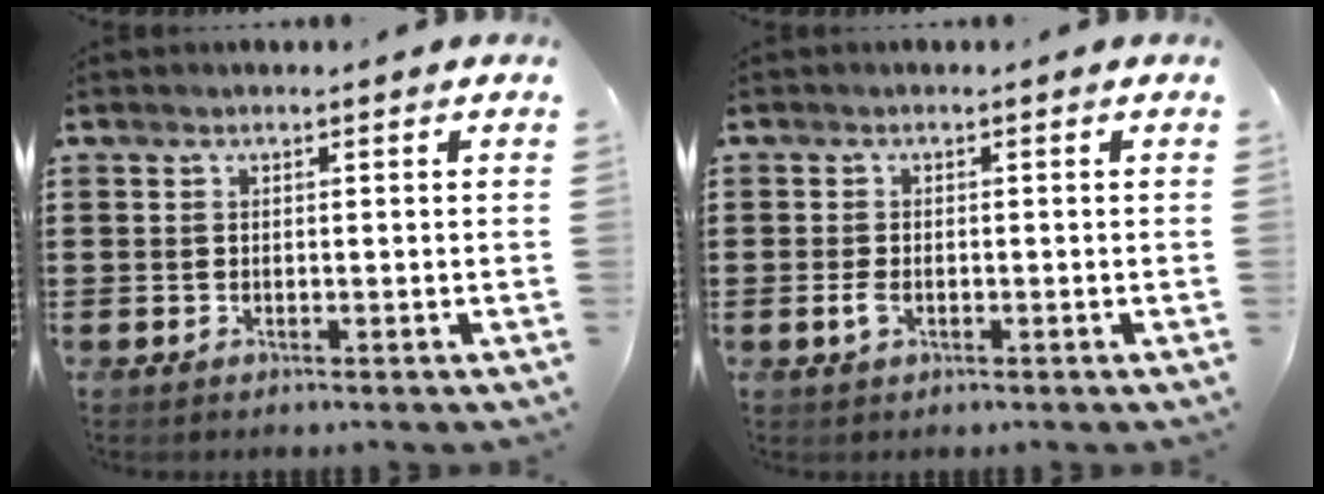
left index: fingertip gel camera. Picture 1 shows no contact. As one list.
[{"total": 2.0, "force": [-0.5, 1.0, 1.6], "torque": [-0.046, -0.007, -0.014]}]